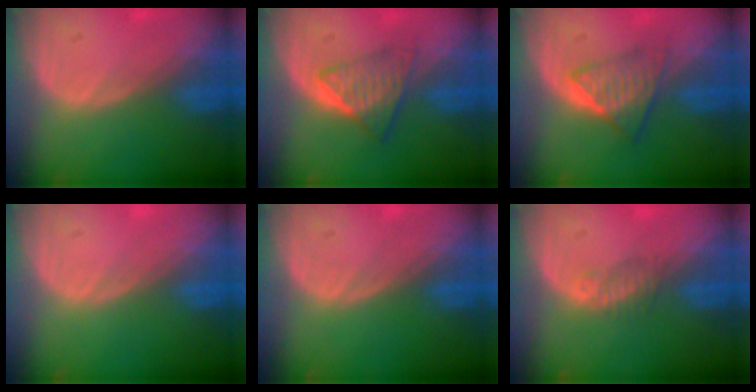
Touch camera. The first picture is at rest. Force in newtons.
{"total": 5.9, "press": 5.1, "slide": 3.0}
{"total": 5.9, "press": 5.1, "slide": 3.0}
{"total": 0.0}
{"total": 0.0}
{"total": 1.8, "press": 1.6, "slide": 0.8}